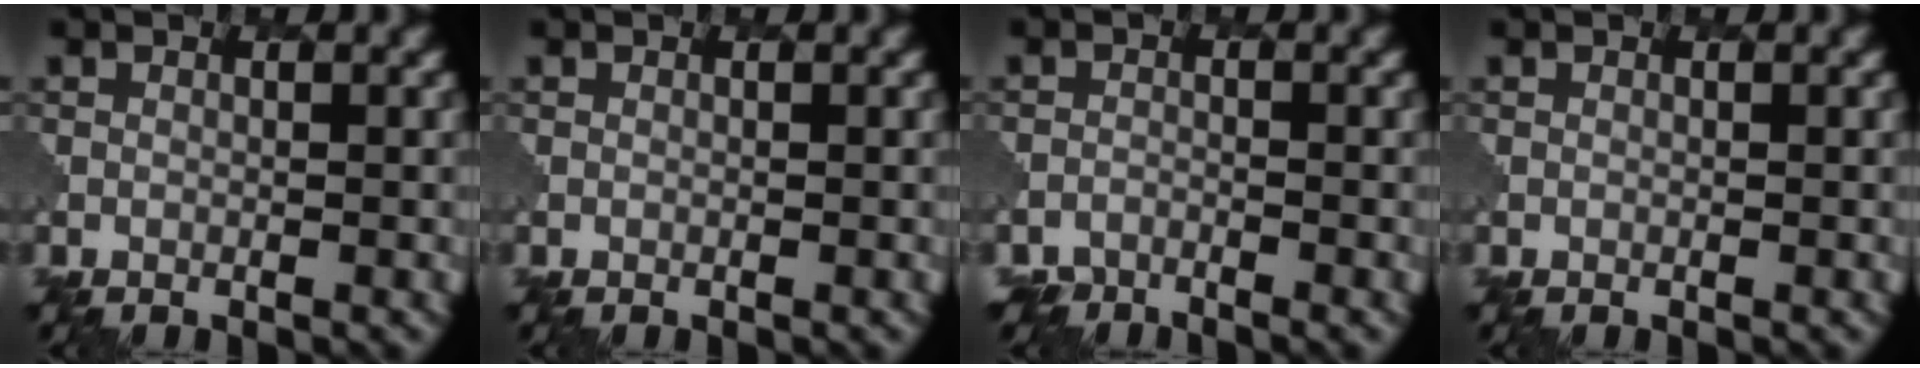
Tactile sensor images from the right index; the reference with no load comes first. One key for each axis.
{"total": 0.0}
{"total": 2.0, "fx": -2.0, "fy": 0.0, "fz": -0.4, "tx": -0.003, "ty": 0.001, "tz": -0.036}
{"total": 0.0}